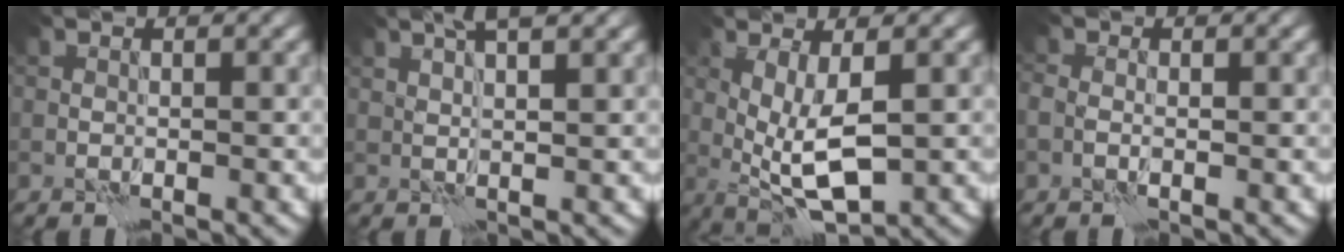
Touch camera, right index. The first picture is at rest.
{"total": 4.1, "force": [2.5, 1.0, 3.0], "torque": [-0.036, 0.010, 0.023]}
{"total": 5.5, "force": [0.0, 1.8, 5.2], "torque": [-0.103, -0.006, 0.003]}
{"total": 1.4, "force": [-0.4, 0.8, 1.0], "torque": [-0.019, -0.001, -0.013]}